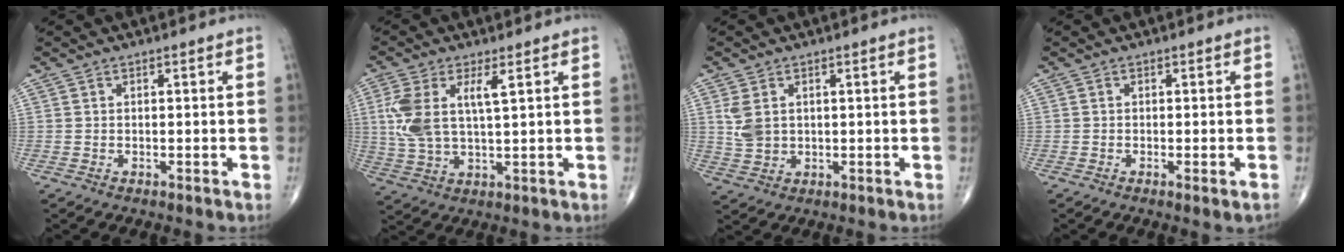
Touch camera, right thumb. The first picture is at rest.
{"total": 9.8, "force": [2.7, 4.0, 8.5], "torque": [-0.196, -0.004, 0.057]}
{"total": 4.5, "force": [1.2, 3.1, 2.9], "torque": [-0.059, -0.004, 0.033]}
{"total": 1.5, "force": [-0.7, 0.1, 1.3], "torque": [-0.021, -0.005, -0.009]}